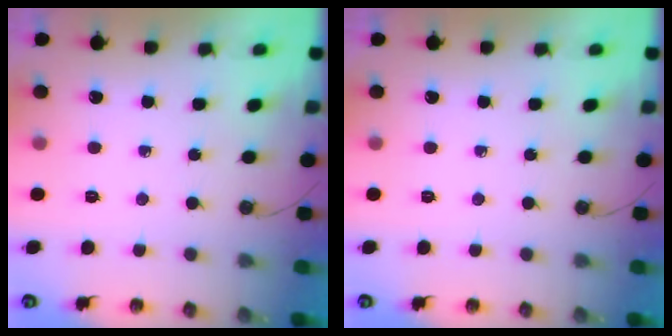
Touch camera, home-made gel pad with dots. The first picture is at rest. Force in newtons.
{"total": 0.0}